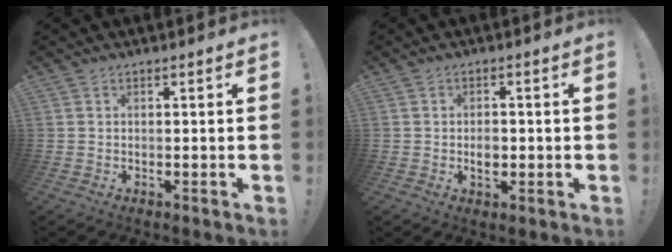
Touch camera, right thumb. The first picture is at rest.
{"total": 3.8, "force": [-0.9, 2.8, 2.4], "torque": [-0.029, 0.002, -0.017]}